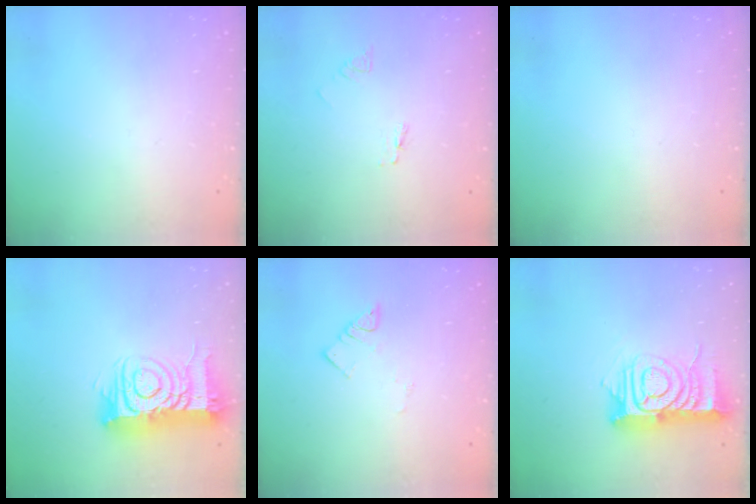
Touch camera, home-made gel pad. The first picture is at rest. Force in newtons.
{"total": 2.1, "press": 2.1, "slide": 0.1}
{"total": 0.0}
{"total": 15.4, "press": 15.4, "slide": 1.3}
{"total": 3.4, "press": 3.4, "slide": 0.3}
{"total": 13.0, "press": 13.0, "slide": 1.1}